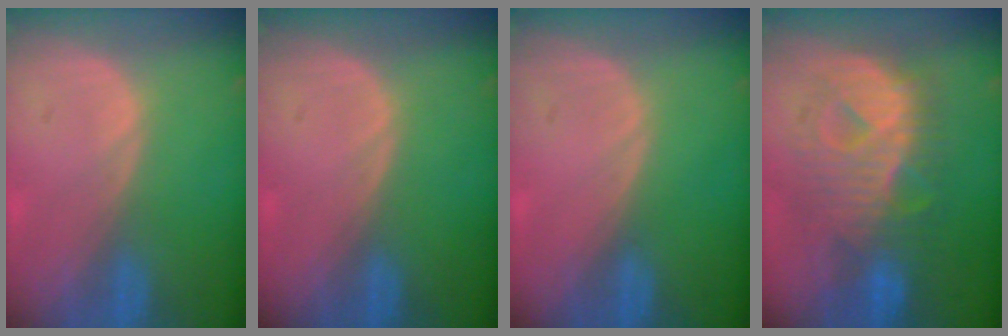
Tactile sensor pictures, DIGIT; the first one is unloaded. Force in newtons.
{"total": 0.0}
{"total": 0.0}
{"total": 10.4, "press": 10.3, "slide": 0.9}